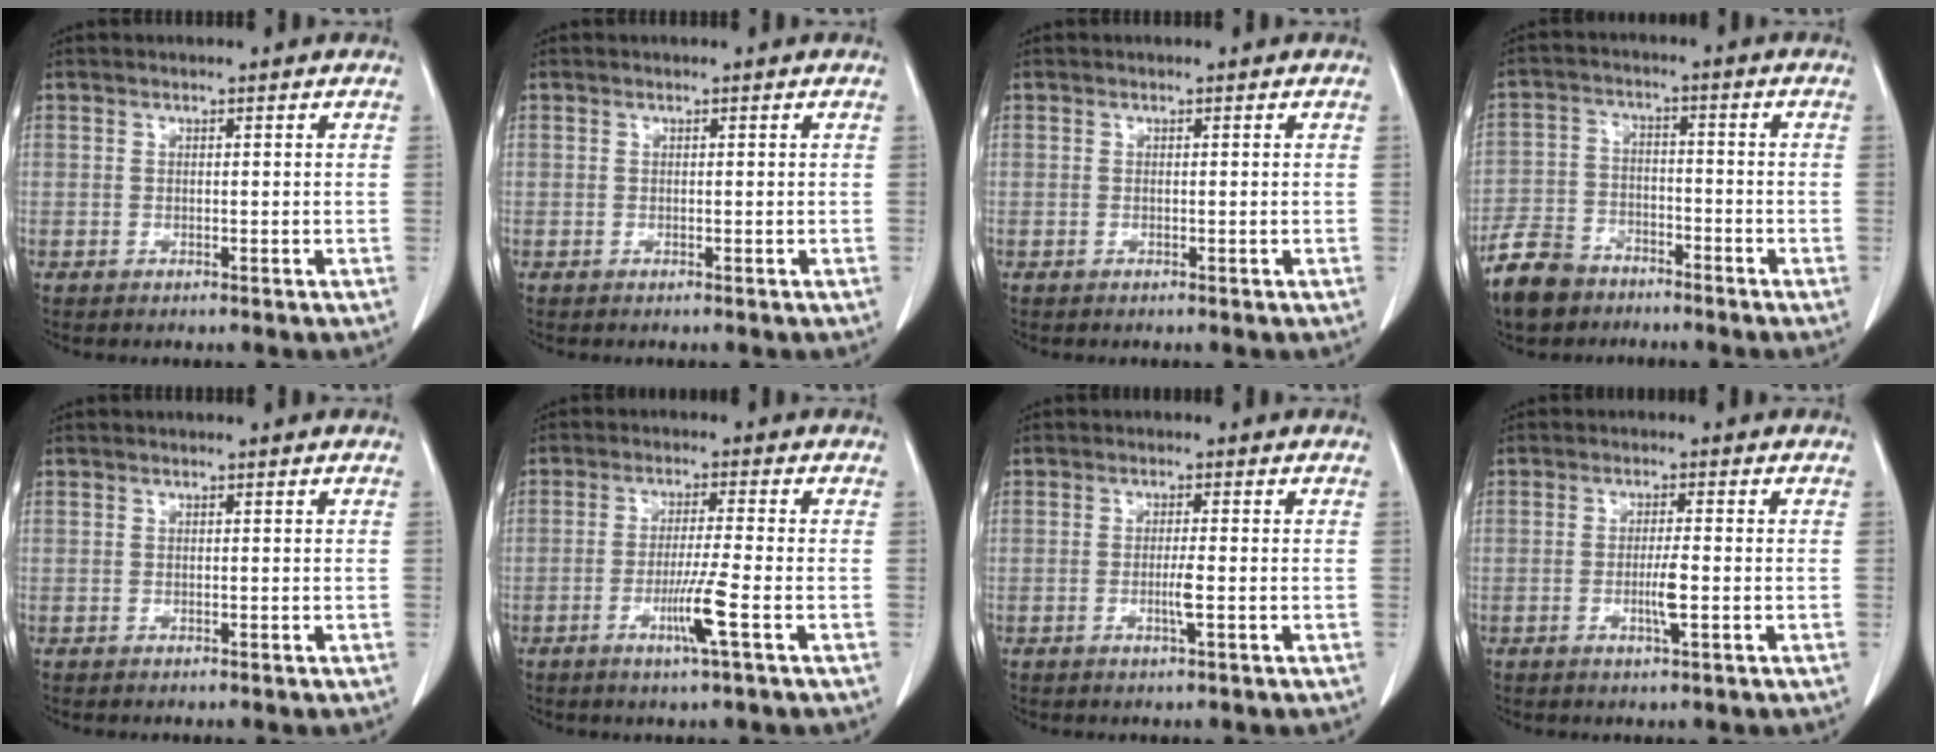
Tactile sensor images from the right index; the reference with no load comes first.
{"total": 0.0}
{"total": 0.0}
{"total": 8.4, "force": [-6.5, 4.5, 2.7], "torque": [-0.071, -0.008, -0.124]}
{"total": 0.0}
{"total": 4.3, "force": [-2.0, -0.7, 3.7], "torque": [-0.071, -0.008, -0.038]}
{"total": 2.3, "force": [-0.8, -0.2, 2.2], "torque": [-0.043, -0.003, -0.014]}
{"total": 3.2, "force": [-1.0, -0.1, 3.0], "torque": [-0.059, -0.004, -0.018]}